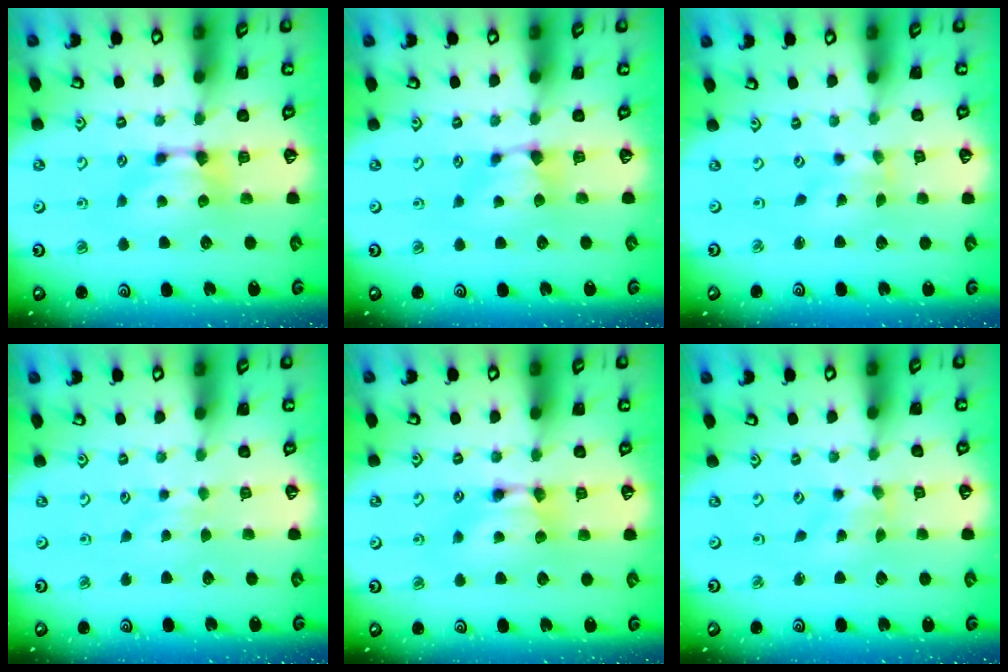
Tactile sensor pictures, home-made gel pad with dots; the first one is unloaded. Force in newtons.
{"total": 0.9, "press": 0.4, "slide": 0.8}
{"total": 3.0, "press": 2.9, "slide": 0.9}
{"total": 2.3, "press": 2.3, "slide": 0.3}
{"total": 1.6, "press": 1.6, "slide": 0.2}
{"total": 3.3, "press": 3.2, "slide": 0.9}